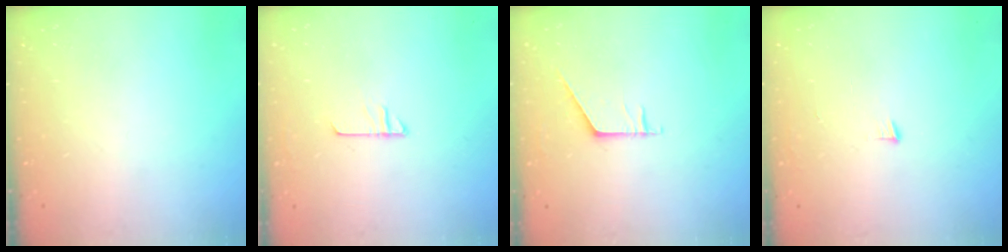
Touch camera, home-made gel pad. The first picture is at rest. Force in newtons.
{"total": 6.4, "press": 6.4, "slide": 0.3}
{"total": 4.4, "press": 4.4, "slide": 0.5}
{"total": 3.6, "press": 3.6, "slide": 0.5}